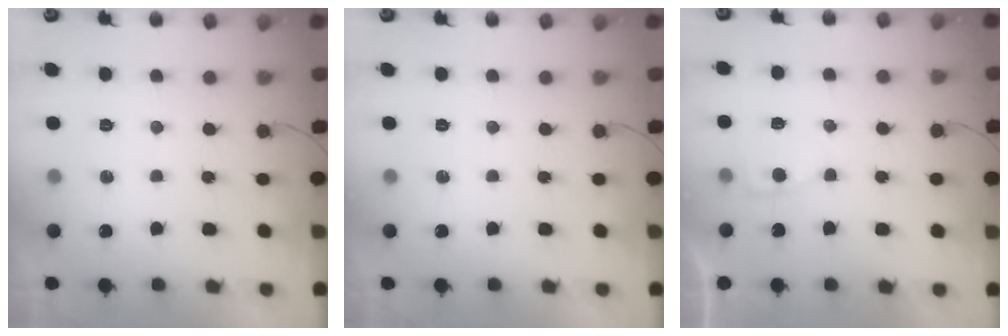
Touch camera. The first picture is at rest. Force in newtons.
{"total": 0.0}
{"total": 2.3, "press": 2.3, "slide": 0.2}